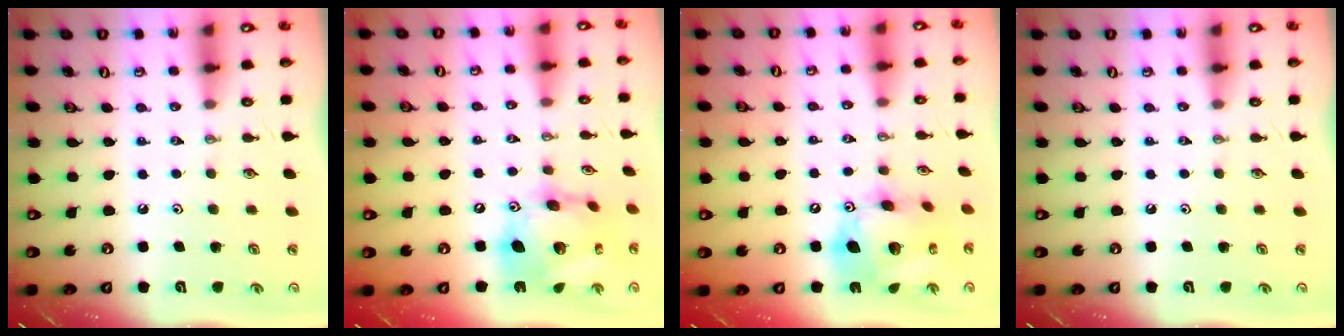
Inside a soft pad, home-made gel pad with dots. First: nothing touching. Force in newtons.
{"total": 19.2, "press": 19.1, "slide": 2.0}
{"total": 16.8, "press": 16.7, "slide": 1.8}
{"total": 0.0}